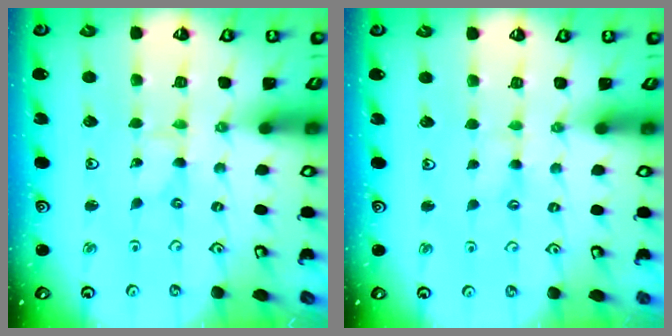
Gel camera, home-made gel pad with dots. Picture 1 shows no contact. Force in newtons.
{"total": 1.8, "press": 1.8, "slide": 0.4}